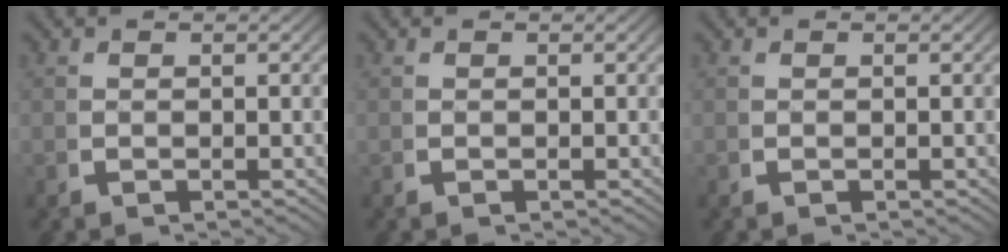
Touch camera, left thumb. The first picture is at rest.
{"total": 0.0}
{"total": 0.0}